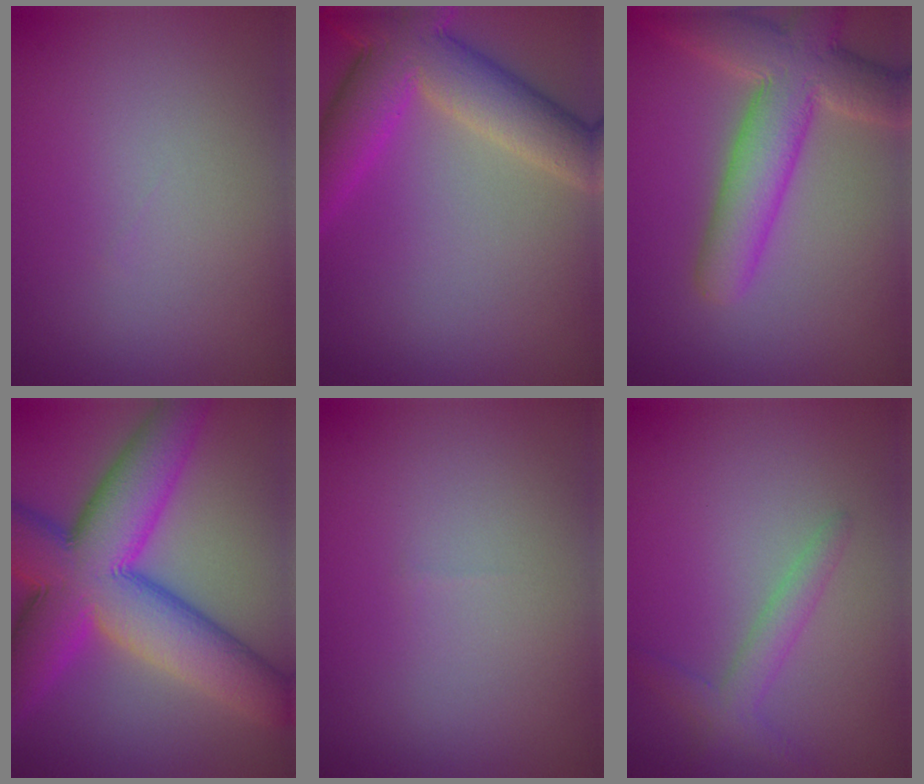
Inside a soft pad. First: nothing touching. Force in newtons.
{"total": 8.6, "press": 8.6, "slide": 0.4}
{"total": 7.6, "press": 7.5, "slide": 0.7}
{"total": 13.6, "press": 13.6, "slide": 0.1}
{"total": 0.0}
{"total": 2.2, "press": 2.2, "slide": 0.1}